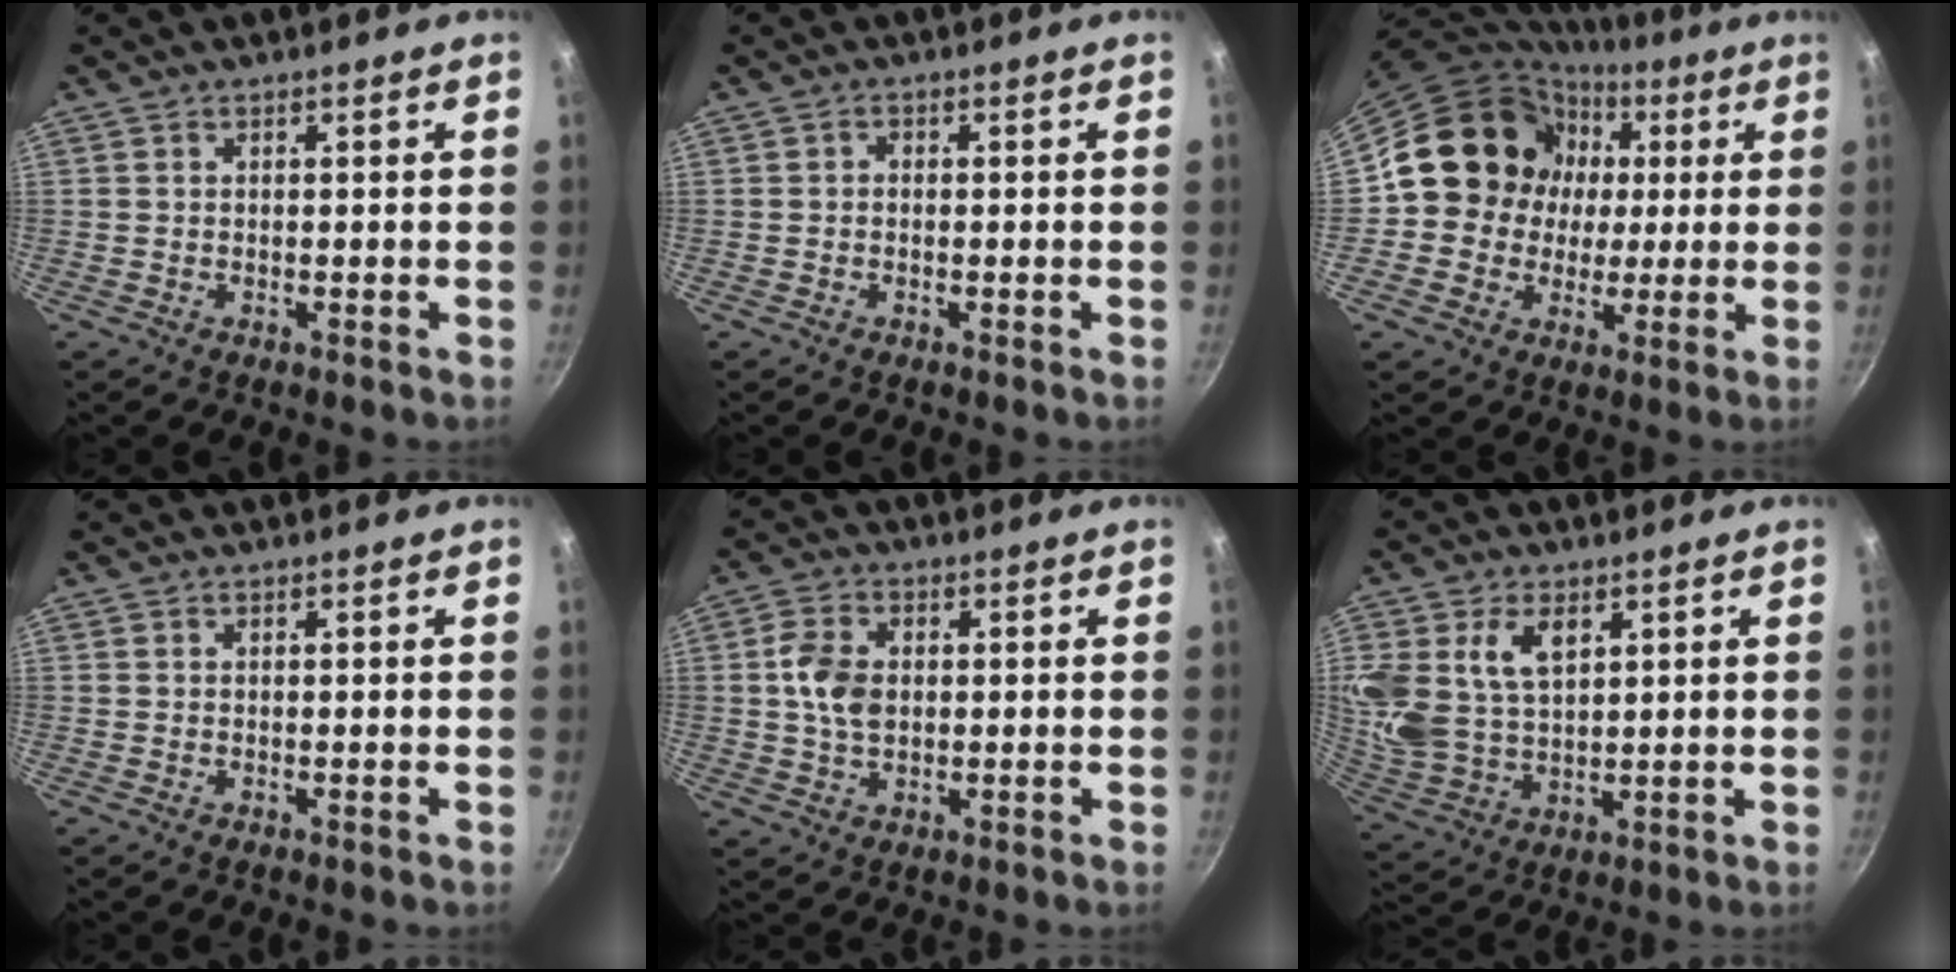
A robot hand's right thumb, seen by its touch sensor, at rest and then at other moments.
{"total": 0.9, "force": [-0.2, 0.8, 0.4], "torque": [-0.008, 0.005, -0.005]}
{"total": 16.1, "force": [2.5, 14.7, 6.0], "torque": [-0.078, 0.016, 0.035]}
{"total": 0.0}
{"total": 7.2, "force": [0.6, 4.9, 5.2], "torque": [-0.090, 0.008, 0.008]}
{"total": 15.5, "force": [5.4, 10.4, 10.2], "torque": [-0.213, -0.016, 0.116]}